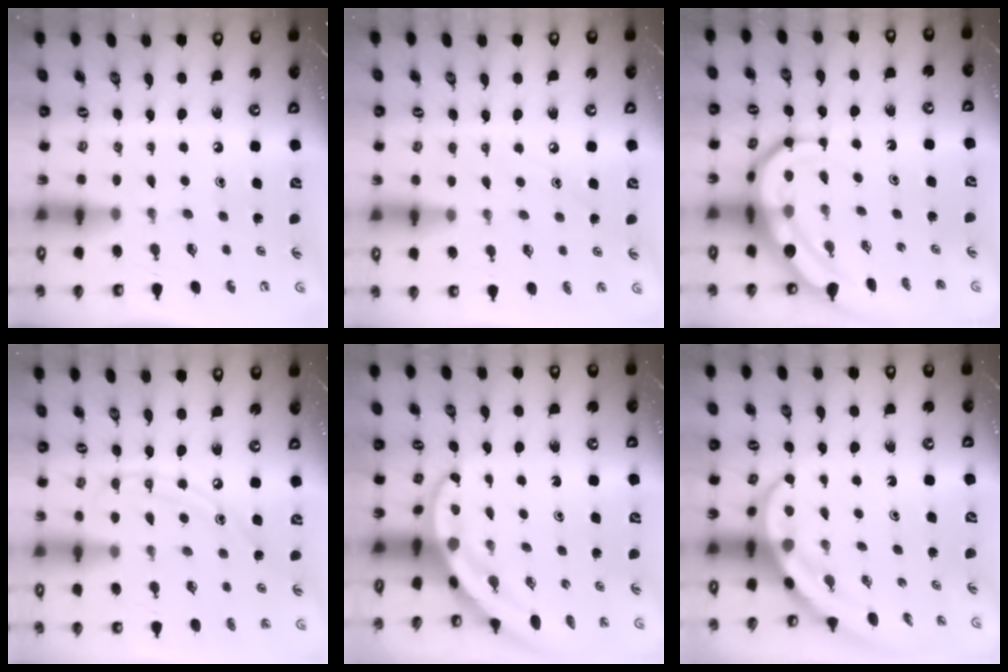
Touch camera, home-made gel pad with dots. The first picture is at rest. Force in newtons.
{"total": 5.2, "press": 5.1, "slide": 0.5}
{"total": 9.3, "press": 9.2, "slide": 0.8}
{"total": 8.6, "press": 8.6, "slide": 0.7}
{"total": 3.6, "press": 3.6, "slide": 0.1}
{"total": 4.0, "press": 4.0, "slide": 0.4}